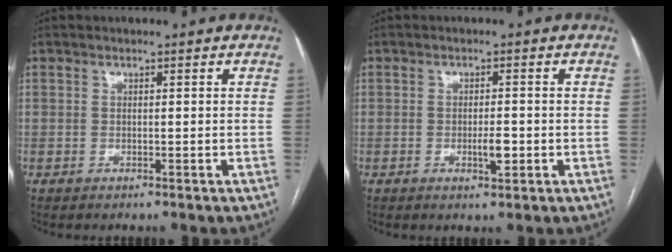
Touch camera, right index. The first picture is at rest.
{"total": 2.7, "force": [-0.8, 0.7, 2.5], "torque": [-0.043, -0.001, -0.010]}